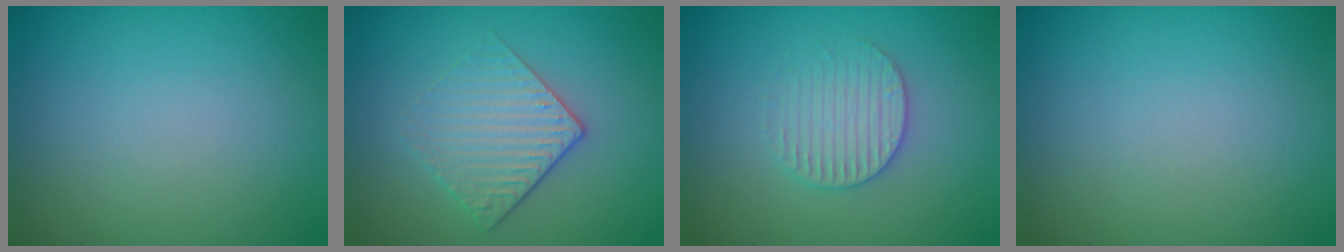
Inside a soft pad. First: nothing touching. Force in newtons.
{"total": 3.1, "press": 2.7, "slide": 1.4}
{"total": 2.8, "press": 2.7, "slide": 0.6}
{"total": 0.0}